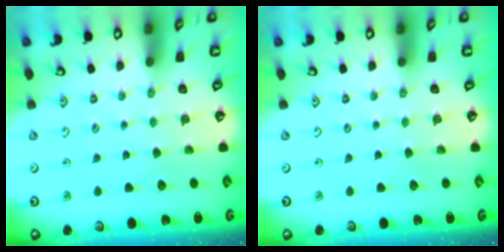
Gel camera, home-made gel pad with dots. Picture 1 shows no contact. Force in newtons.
{"total": 0.0}